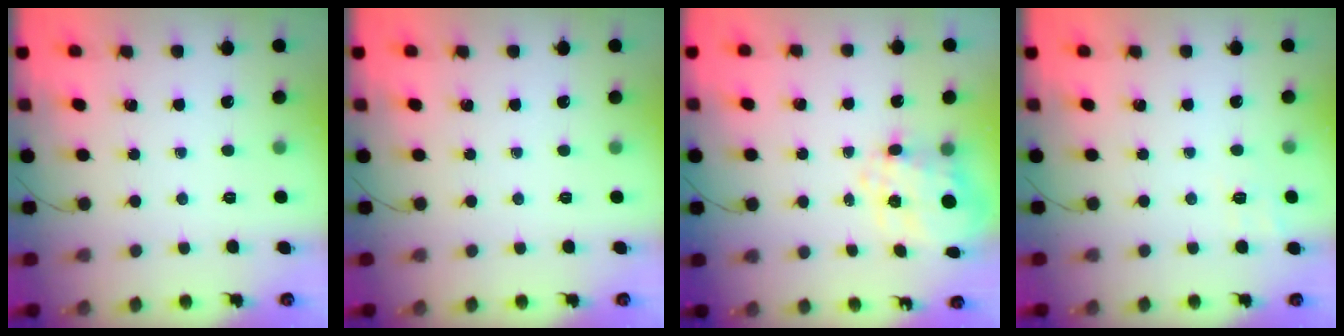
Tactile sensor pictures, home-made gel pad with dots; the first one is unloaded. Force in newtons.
{"total": 0.0}
{"total": 10.3, "press": 10.2, "slide": 1.1}
{"total": 5.8, "press": 5.5, "slide": 2.0}